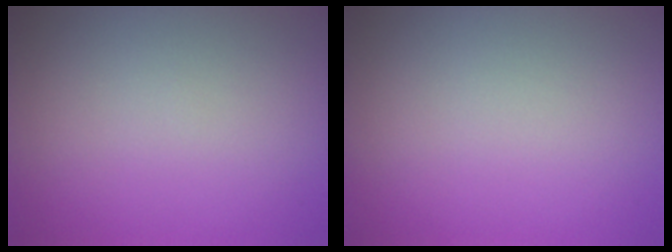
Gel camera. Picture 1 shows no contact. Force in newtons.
{"total": 0.0}